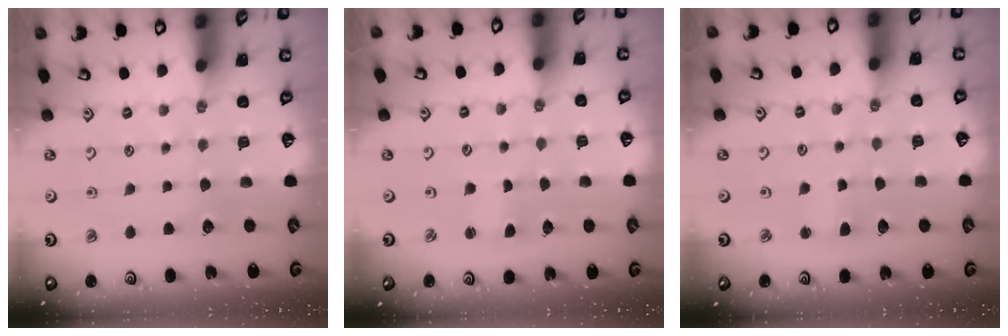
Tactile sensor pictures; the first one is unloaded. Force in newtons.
{"total": 1.6, "press": 1.6, "slide": 0.3}
{"total": 2.7, "press": 2.7, "slide": 0.3}